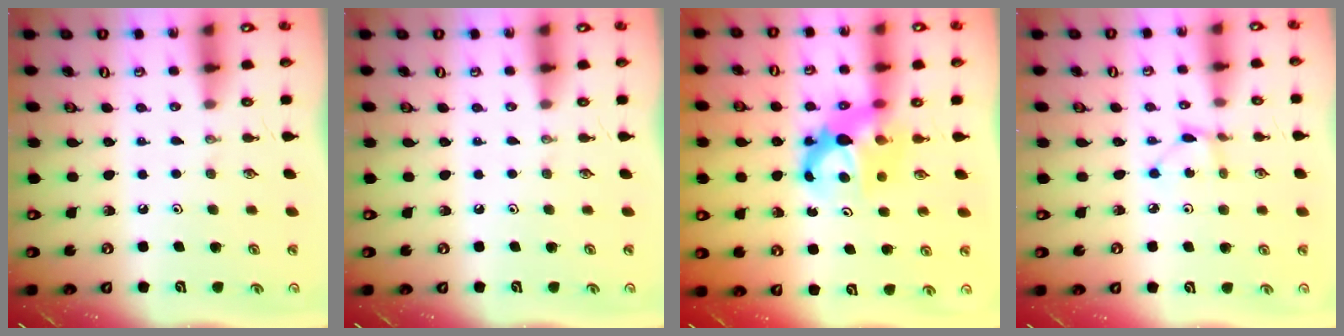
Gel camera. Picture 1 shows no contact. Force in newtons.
{"total": 0.0}
{"total": 7.1, "press": 7.1, "slide": 0.5}
{"total": 1.9, "press": 1.9, "slide": 0.3}